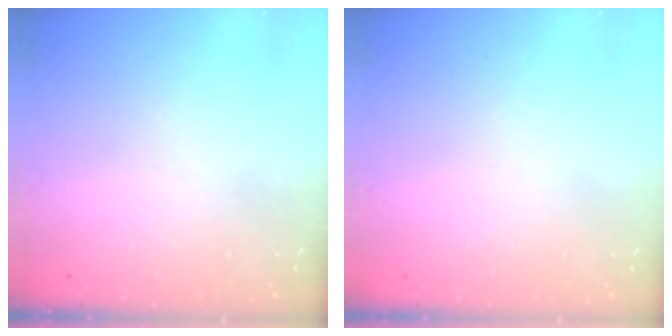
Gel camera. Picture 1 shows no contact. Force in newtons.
{"total": 0.0}